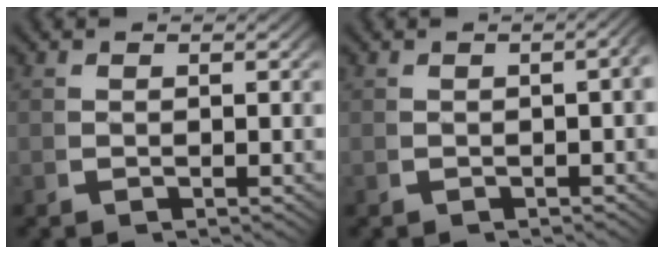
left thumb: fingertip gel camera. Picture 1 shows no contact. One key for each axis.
{"total": 2.2, "fx": -0.4, "fy": 1.0, "fz": 2.0, "tx": -0.021, "ty": 0.008, "tz": -0.007}